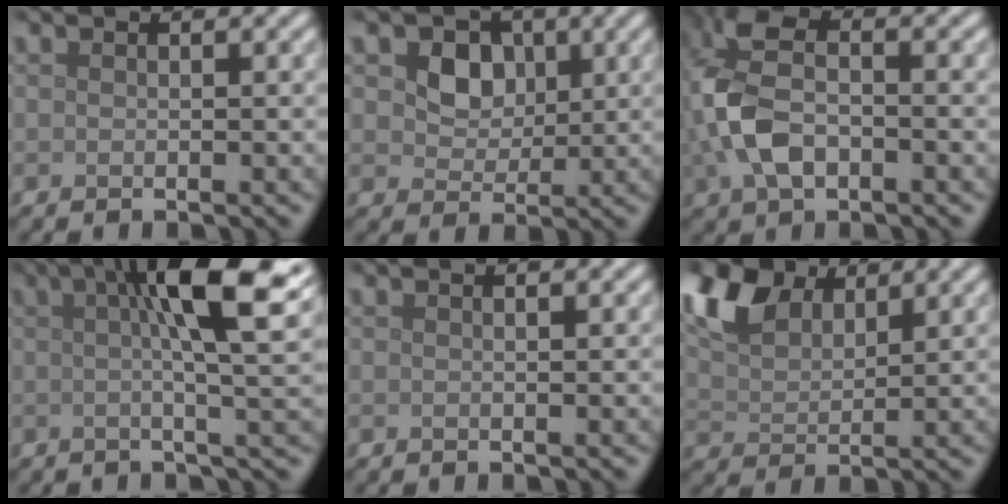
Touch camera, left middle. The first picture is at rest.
{"total": 3.6, "force": [1.1, 2.9, 1.7], "torque": [-0.036, -0.012, 0.012]}
{"total": 6.6, "force": [-1.1, 4.0, 5.2], "torque": [-0.126, 0.010, -0.032]}
{"total": 9.5, "force": [2.6, 2.0, 8.9], "torque": [-0.108, 0.014, 0.032]}
{"total": 0.8, "force": [0.5, 0.2, 0.6], "torque": [-0.008, 0.002, 0.002]}
{"total": 8.0, "force": [5.2, 4.1, 4.5], "torque": [-0.112, 0.022, 0.101]}